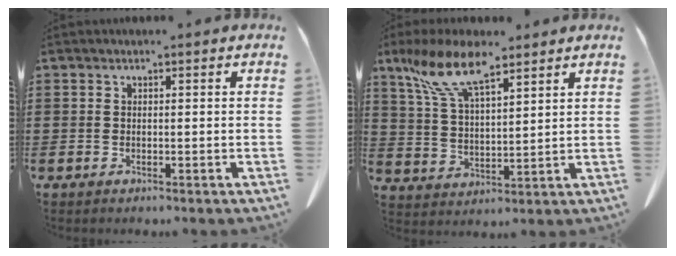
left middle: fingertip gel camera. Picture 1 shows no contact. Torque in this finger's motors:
{"motor_torque": [0.71, 0.58, 0.36, 0.21]}